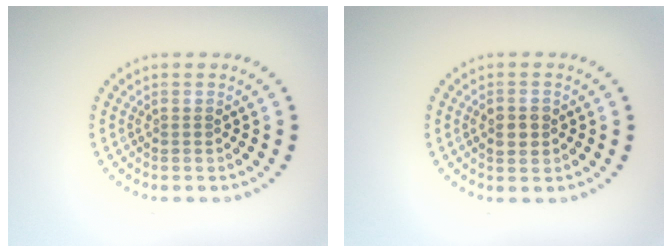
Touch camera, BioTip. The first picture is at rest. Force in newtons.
{"total": 2.4, "press": 2.3, "slide": 0.1}